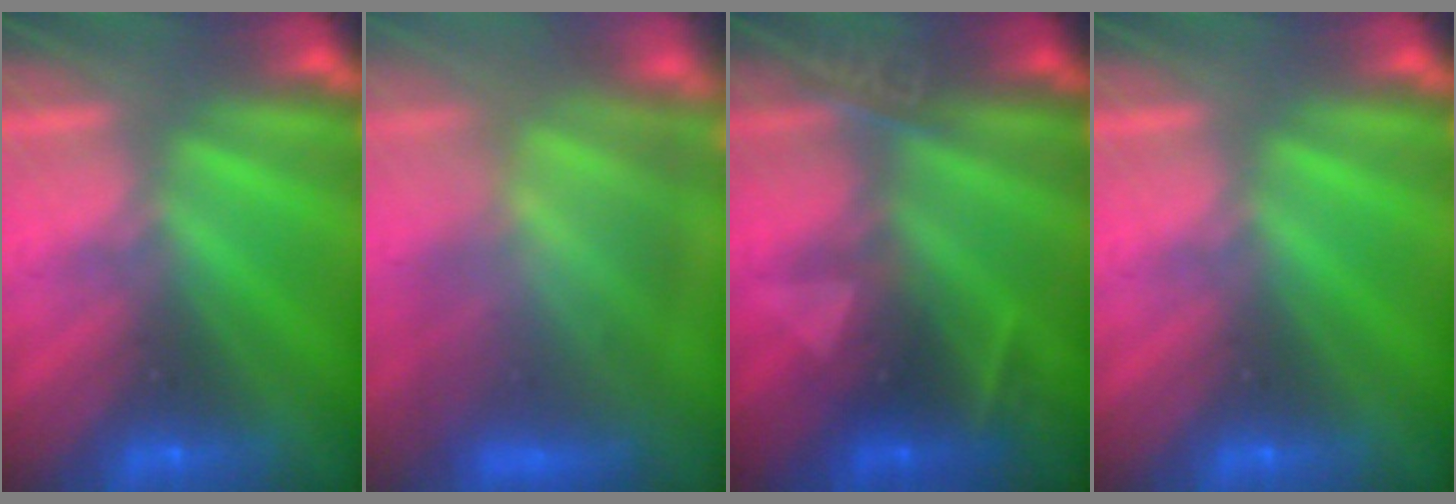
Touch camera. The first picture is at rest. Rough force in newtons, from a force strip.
{"total": 9.1}
{"total": 2.5}
{"total": 0.0}